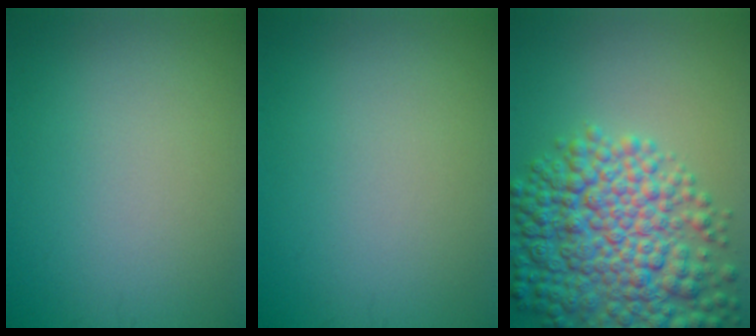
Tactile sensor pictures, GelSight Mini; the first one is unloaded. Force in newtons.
{"total": 0.0}
{"total": 9.8, "press": 9.8, "slide": 0.4}